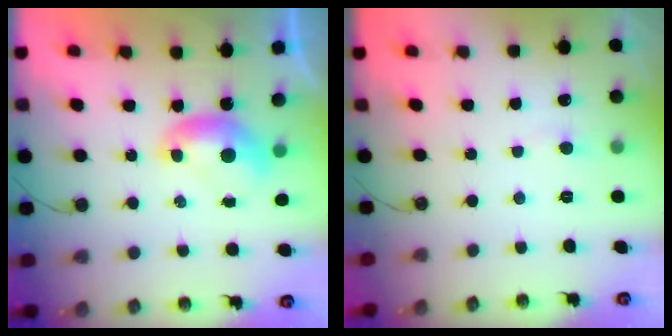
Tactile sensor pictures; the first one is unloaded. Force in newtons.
{"total": 1.0, "press": 0.9, "slide": 0.5}